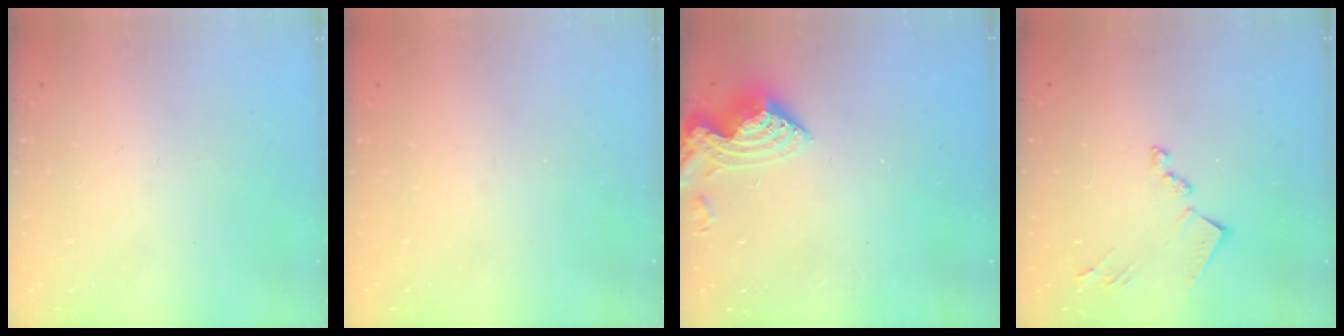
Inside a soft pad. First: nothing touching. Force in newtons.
{"total": 1.0, "press": 1.0, "slide": 0.2}
{"total": 8.2, "press": 8.2, "slide": 0.9}
{"total": 12.1, "press": 12.1, "slide": 0.7}